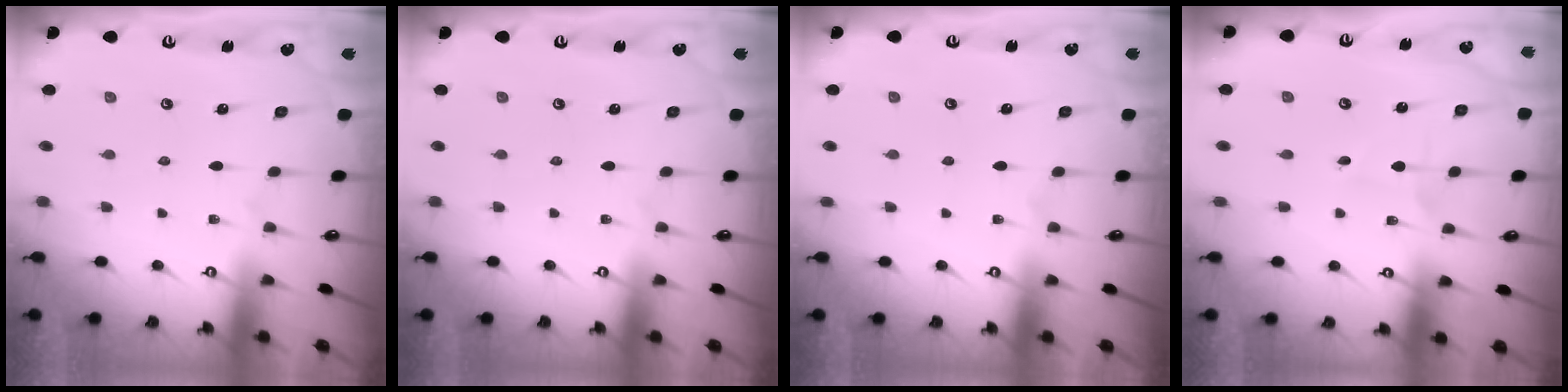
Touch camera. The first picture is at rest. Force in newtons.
{"total": 0.0}
{"total": 0.0}
{"total": 1.1, "press": 1.1, "slide": 0.1}